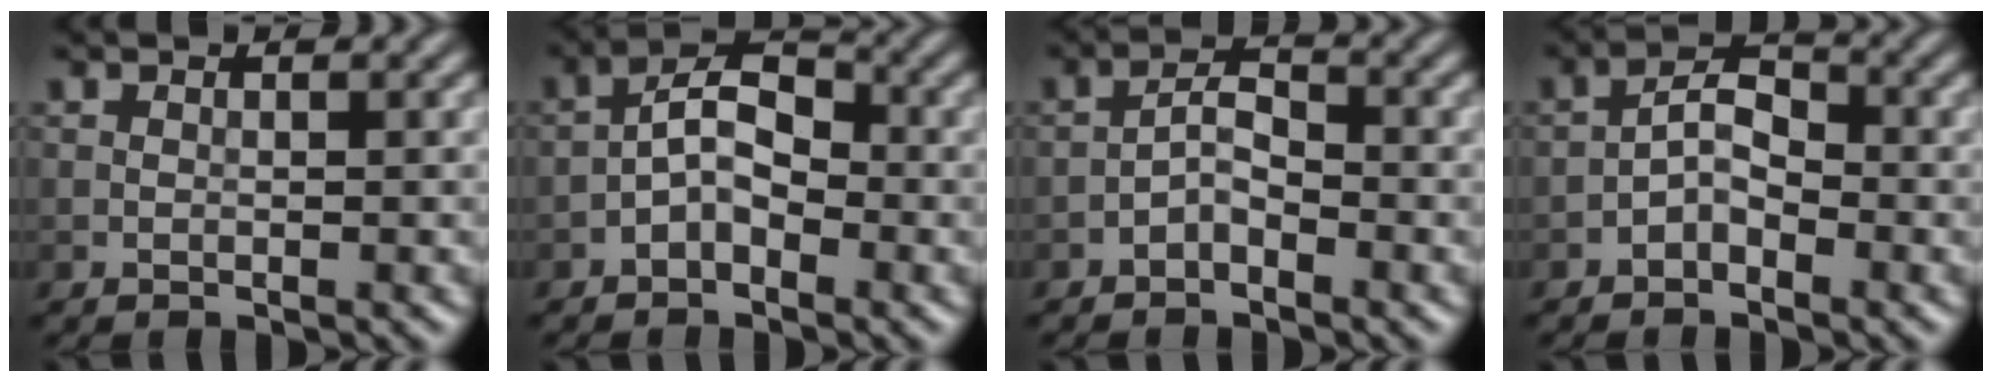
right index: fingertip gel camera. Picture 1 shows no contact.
{"total": 3.7, "force": [-1.5, 1.9, 2.8], "torque": [-0.045, 0.018, -0.035]}
{"total": 2.0, "force": [-1.3, 0.8, 1.3], "torque": [-0.021, 0.011, -0.029]}
{"total": 2.5, "force": [-1.4, 1.2, 1.7], "torque": [-0.025, 0.014, -0.031]}